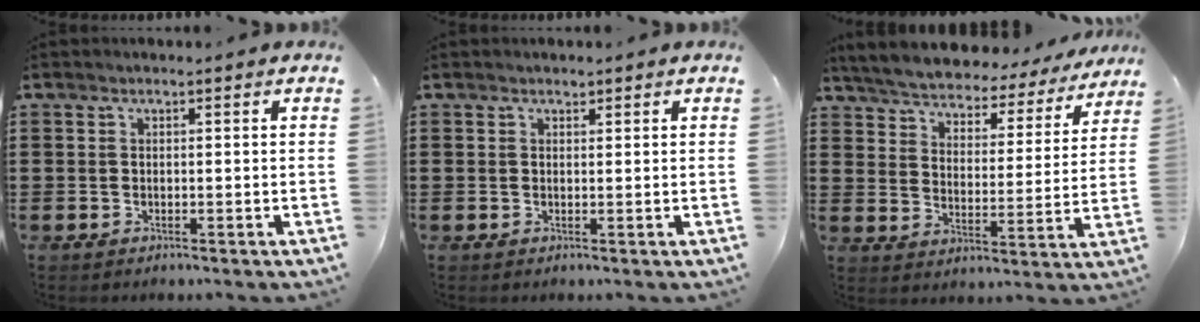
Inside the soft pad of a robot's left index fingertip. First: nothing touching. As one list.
[{"total": 0.8, "force": [0.6, 0.4, 0.1], "torque": [-0.003, 0.002, 0.013]}, {"total": 4.6, "force": [4.6, 0.0, 0.1], "torque": [-0.030, -0.041, 0.073]}]